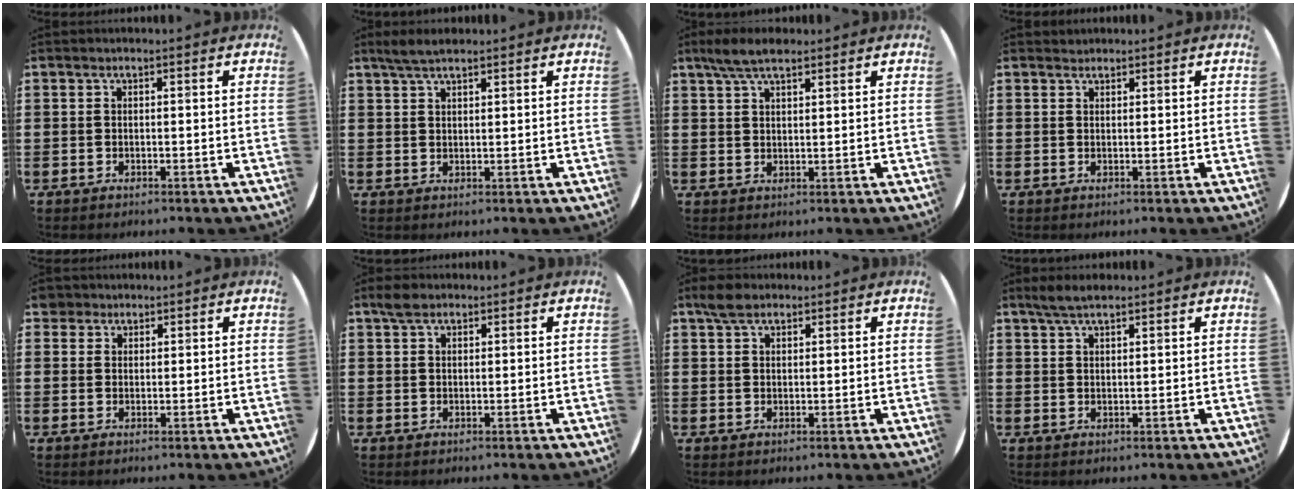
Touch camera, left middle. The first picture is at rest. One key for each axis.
{"total": 2.7, "fx": 2.2, "fy": 0.6, "fz": 1.5, "tx": -0.033, "ty": 0.006, "tz": 0.041}
{"total": 4.6, "fx": 3.6, "fy": 1.3, "fz": 2.5, "tx": -0.058, "ty": 0.000, "tz": 0.066}
{"total": 0.7, "fx": 0.7, "fy": 0.1, "fz": -0.1, "tx": 0.002, "ty": 0.003, "tz": 0.013}
{"total": 2.2, "fx": 1.8, "fy": 1.3, "fz": 0.1, "tx": -0.001, "ty": 0.004, "tz": 0.035}
{"total": 2.1, "fx": 1.7, "fy": 1.0, "fz": 0.7, "tx": -0.009, "ty": 0.002, "tz": 0.031}
{"total": 2.9, "fx": 2.4, "fy": 1.3, "fz": 1.1, "tx": -0.018, "ty": 0.004, "tz": 0.044}
{"total": 3.0, "fx": 2.4, "fy": 0.7, "fz": 1.7, "tx": -0.037, "ty": 0.004, "tz": 0.044}